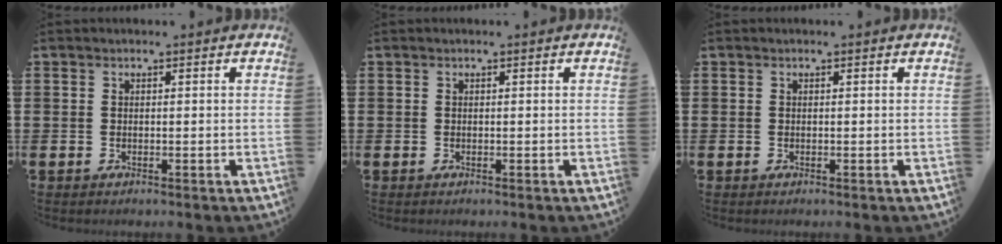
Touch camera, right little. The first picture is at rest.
{"total": 0.0}
{"total": 0.0}